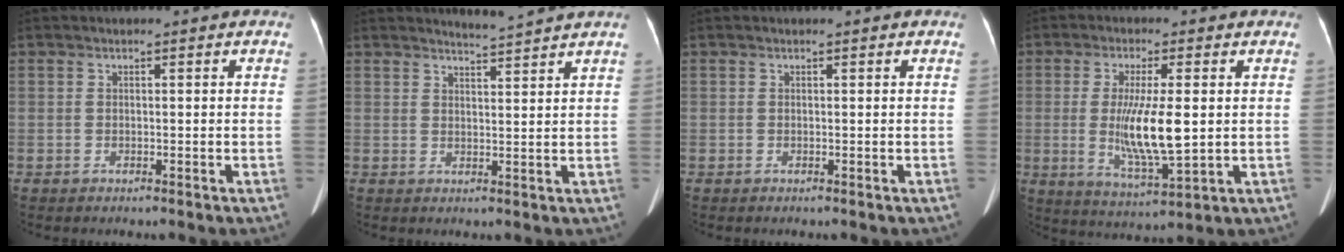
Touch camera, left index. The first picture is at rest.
{"total": 3.2, "force": [2.9, -1.3, 0.1], "torque": [-0.011, -0.012, 0.049]}
{"total": 0.0}
{"total": 10.1, "force": [0.0, 1.7, 9.9], "torque": [-0.194, -0.021, 0.004]}